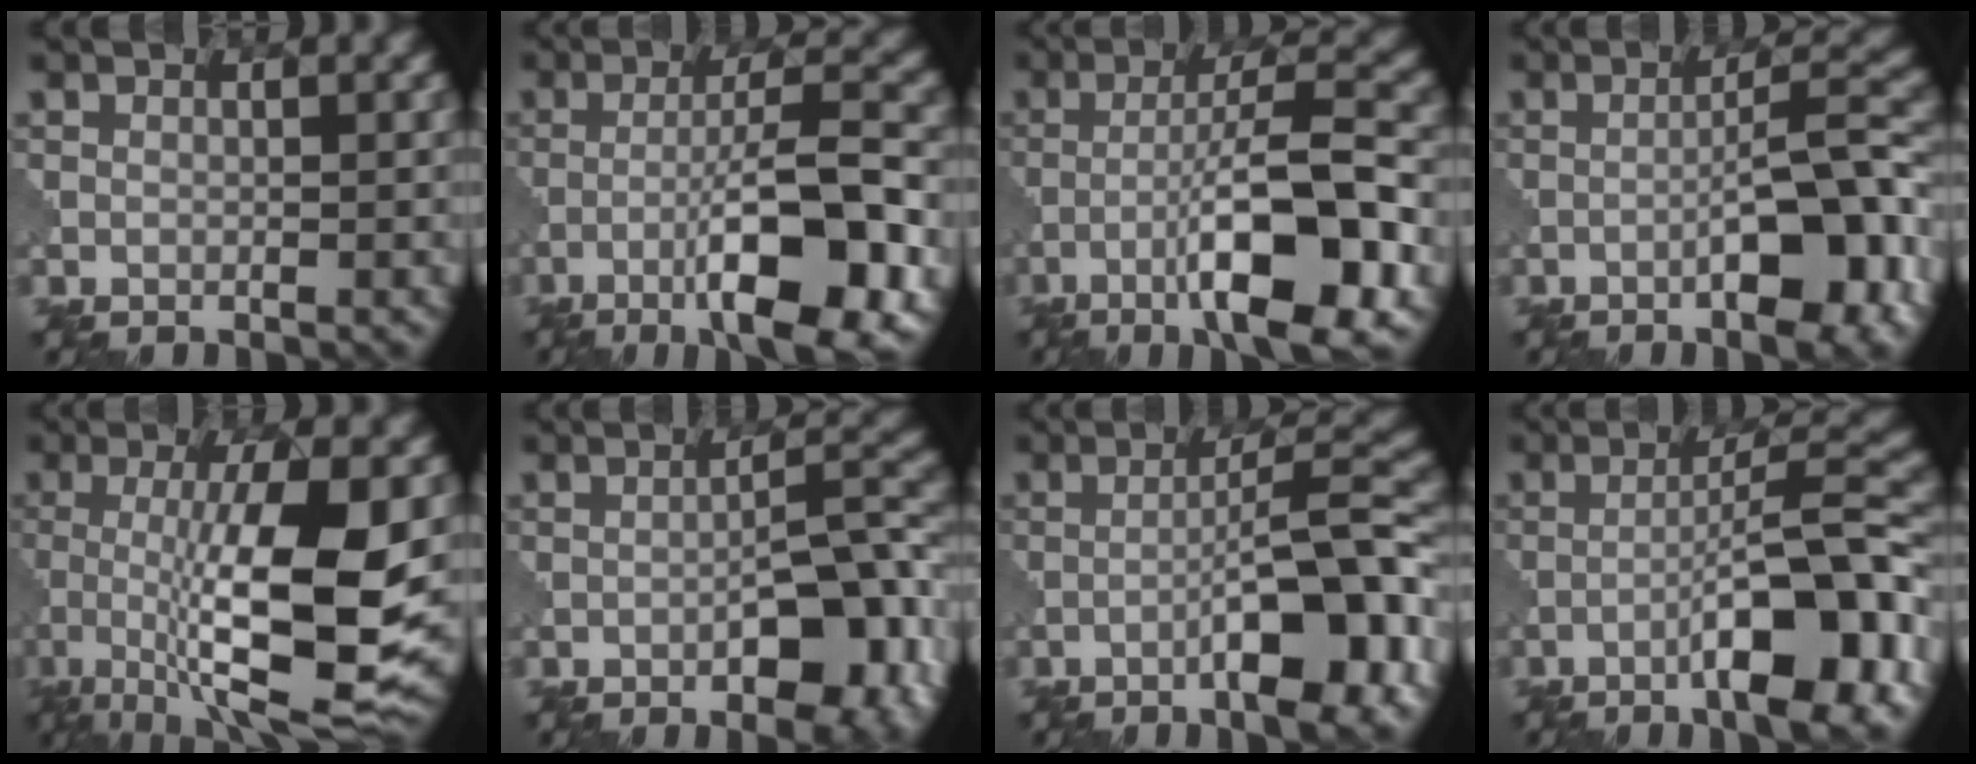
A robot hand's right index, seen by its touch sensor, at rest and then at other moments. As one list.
[{"total": 10.5, "force": [-4.4, 2.1, 9.3], "torque": [-0.144, 0.015, -0.075]}, {"total": 10.3, "force": [-4.0, 1.9, 9.2], "torque": [-0.144, 0.020, -0.073]}, {"total": 7.7, "force": [-3.3, 1.6, 6.8], "torque": [-0.098, 0.019, -0.055]}, {"total": 12.3, "force": [-1.4, 3.3, 11.8], "torque": [-0.189, -0.010, -0.024]}, {"total": 8.2, "force": [-3.6, 2.7, 6.9], "torque": [-0.091, 0.014, -0.052]}, {"total": 8.8, "force": [-3.8, 1.6, 7.8], "torque": [-0.109, 0.021, -0.064]}, {"total": 9.7, "force": [-4.5, 1.6, 8.4], "torque": [-0.119, 0.024, -0.074]}]